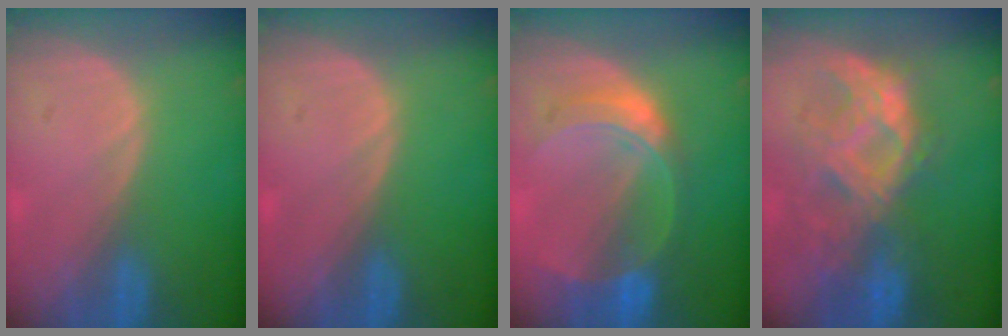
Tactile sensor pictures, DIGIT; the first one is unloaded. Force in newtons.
{"total": 0.0}
{"total": 7.7, "press": 6.7, "slide": 3.8}
{"total": 9.5, "press": 8.9, "slide": 3.5}